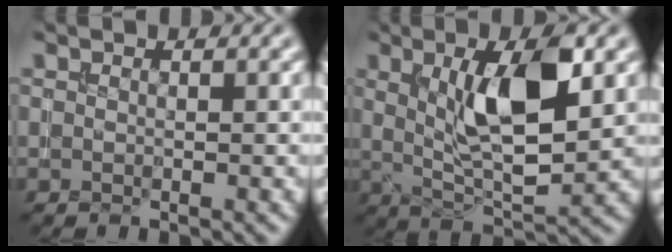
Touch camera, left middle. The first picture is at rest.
{"total": 8.3, "force": [2.1, 2.6, 7.6], "torque": [-0.130, -0.010, 0.038]}